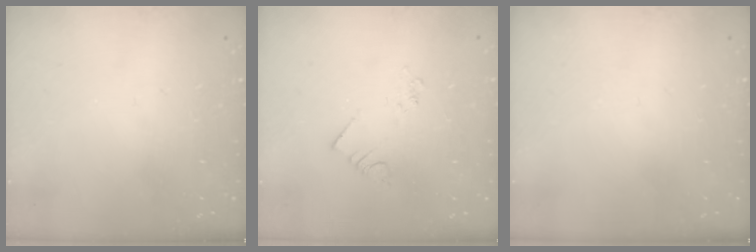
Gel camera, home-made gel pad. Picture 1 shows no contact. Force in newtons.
{"total": 1.9, "press": 1.9, "slide": 0.3}
{"total": 0.0}